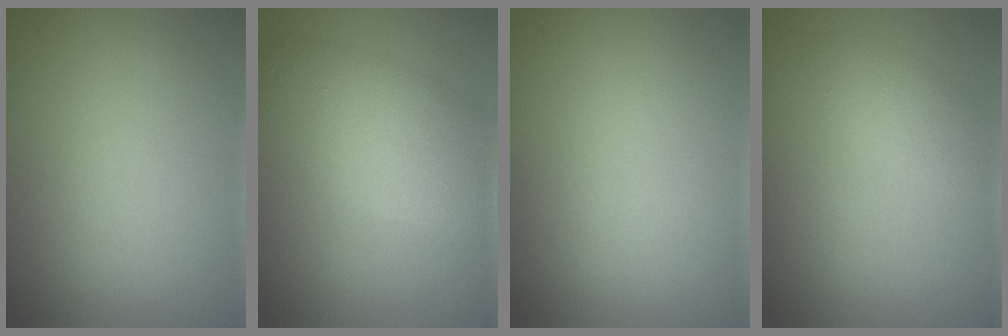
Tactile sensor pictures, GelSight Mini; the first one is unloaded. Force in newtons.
{"total": 6.6, "press": 6.6, "slide": 0.4}
{"total": 0.0}
{"total": 2.1, "press": 2.1, "slide": 0.1}